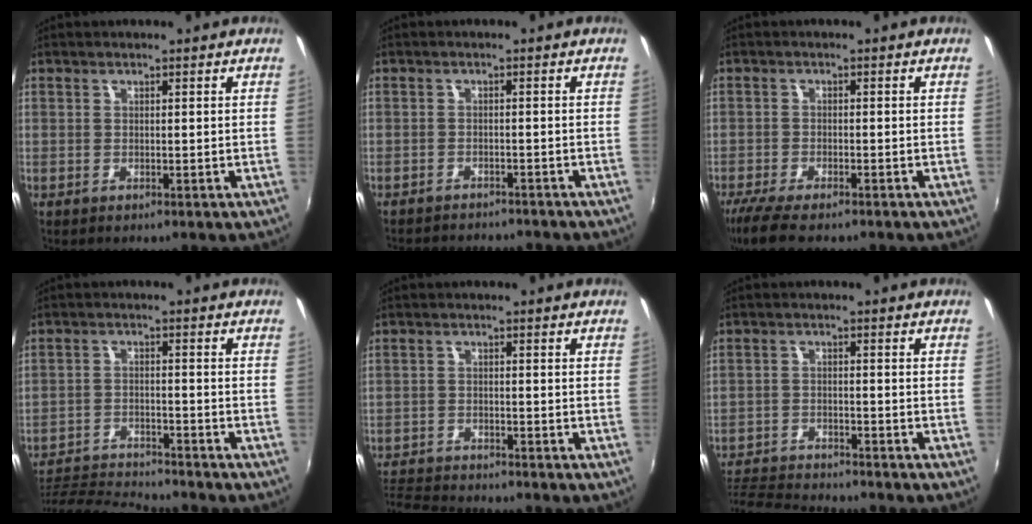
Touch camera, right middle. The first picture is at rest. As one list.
[{"total": 8.8, "force": [-8.1, 2.1, 2.8], "torque": [-0.071, -0.014, -0.116]}, {"total": 8.7, "force": [-7.0, 2.1, 4.9], "torque": [-0.117, -0.035, -0.126]}, {"total": 13.5, "force": [-12.8, 1.0, 3.9], "torque": [-0.099, -0.008, -0.224]}, {"total": 7.8, "force": [-7.5, 1.2, 1.9], "torque": [-0.064, -0.015, -0.134]}, {"total": 11.4, "force": [-10.6, 1.8, 3.6], "torque": [-0.097, -0.013, -0.183]}]